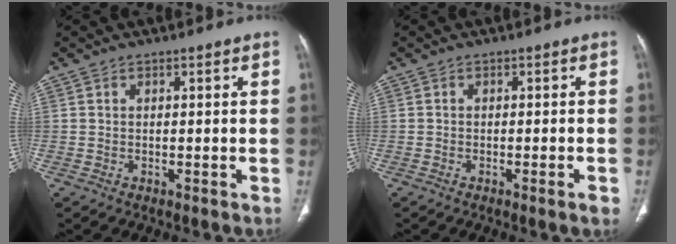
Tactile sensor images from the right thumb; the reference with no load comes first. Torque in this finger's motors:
{"motor_torque": [-0.32, -0.02, -0.53, 0.39, -0.11]}